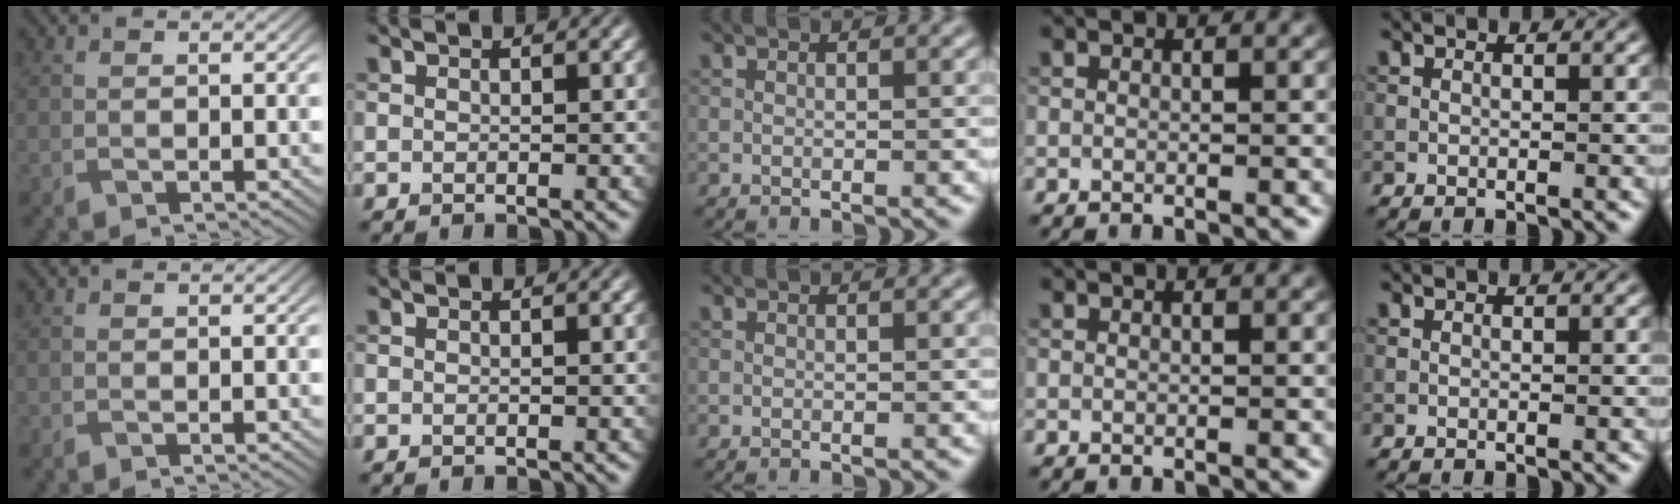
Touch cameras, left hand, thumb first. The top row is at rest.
{}